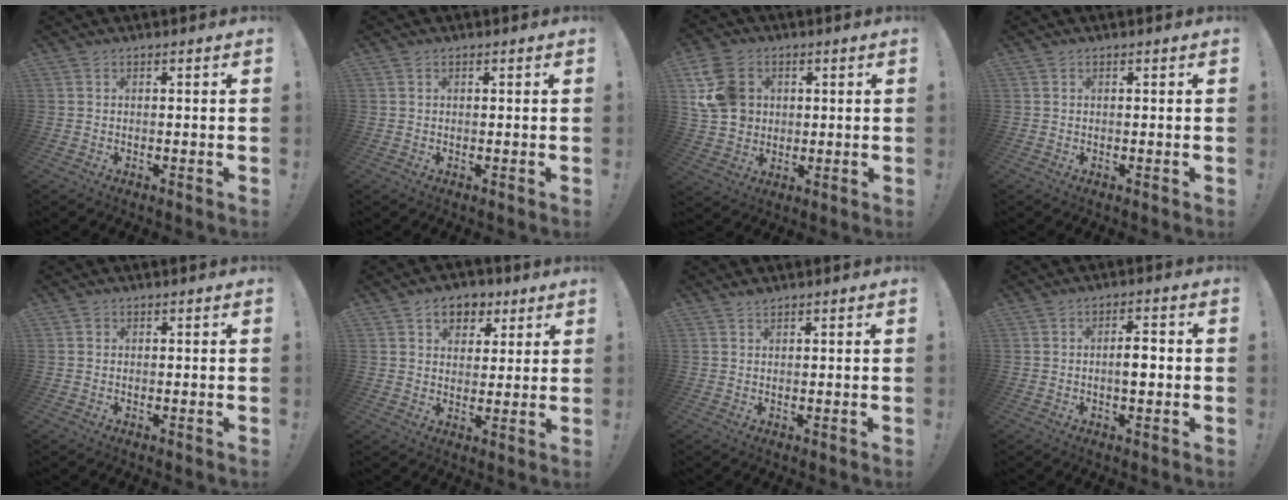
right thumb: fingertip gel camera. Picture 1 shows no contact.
{"total": 0.5, "force": [0.2, 0.4, 0.3], "torque": [0.001, -0.002, 0.003]}
{"total": 13.2, "force": [3.8, 10.6, 6.8], "torque": [-0.130, -0.006, 0.081]}
{"total": 0.0}
{"total": 0.6, "force": [0.2, 0.5, 0.1], "torque": [0.001, 0.000, 0.002]}
{"total": 7.9, "force": [4.1, 6.1, 2.9], "torque": [-0.033, -0.021, 0.079]}
{"total": 1.2, "force": [1.1, 0.4, 0.4], "torque": [-0.004, -0.002, 0.019]}
{"total": 4.7, "force": [-0.7, 1.7, 4.3], "torque": [-0.058, 0.003, -0.019]}